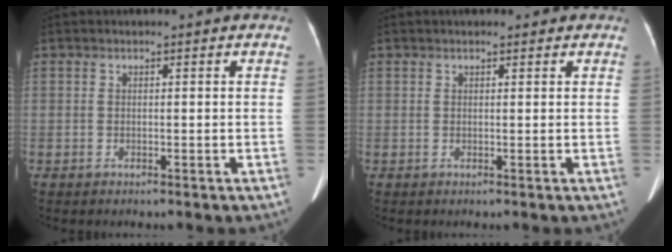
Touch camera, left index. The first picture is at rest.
{"total": 3.0, "force": [2.3, 1.1, 1.5], "torque": [-0.015, 0.023, 0.027]}